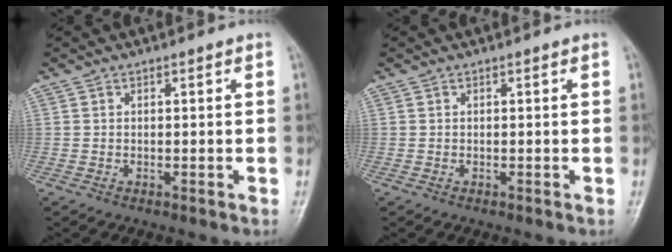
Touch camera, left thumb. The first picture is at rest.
{"total": 0.0}